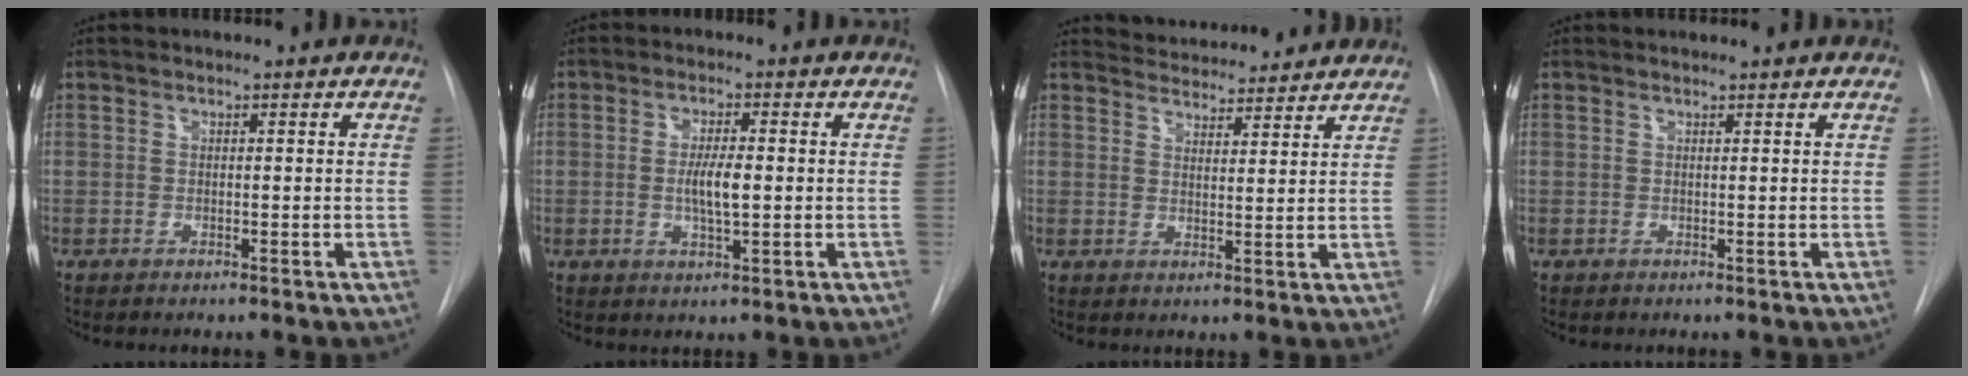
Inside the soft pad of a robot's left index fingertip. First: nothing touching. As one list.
[{"total": 4.4, "force": [-0.7, 0.8, 4.3], "torque": [-0.081, -0.010, -0.011]}, {"total": 9.2, "force": [8.9, 1.7, 1.6], "torque": [-0.022, 0.006, 0.119]}, {"total": 1.7, "force": [1.7, 0.0, 0.2], "torque": [-0.008, 0.007, 0.018]}]